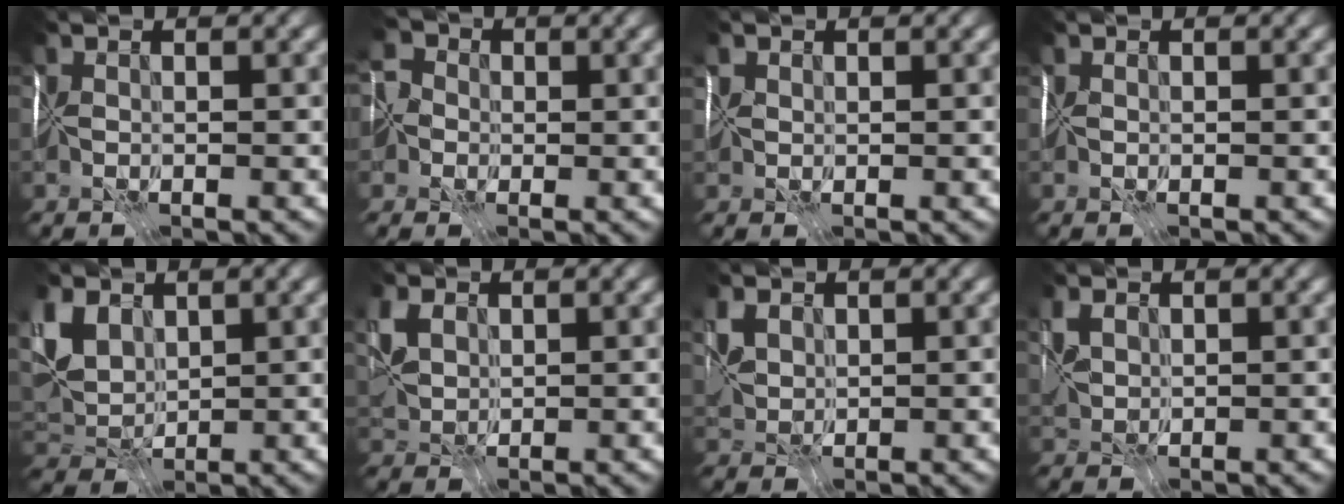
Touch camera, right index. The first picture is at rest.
{"total": 5.2, "force": [-0.9, 4.5, 2.5], "torque": [-0.033, 0.010, -0.049]}
{"total": 0.7, "force": [0.7, 0.3, -0.1], "torque": [0.003, 0.001, 0.013]}
{"total": 0.0}
{"total": 4.5, "force": [2.2, 2.9, 2.5], "torque": [-0.070, 0.000, 0.045]}
{"total": 2.6, "force": [1.4, 1.6, 1.4], "torque": [-0.039, 0.004, 0.027]}
{"total": 1.8, "force": [1.3, 0.9, 0.8], "torque": [-0.015, -0.003, 0.026]}
{"total": 1.4, "force": [1.0, 0.6, 0.7], "torque": [-0.014, -0.001, 0.021]}